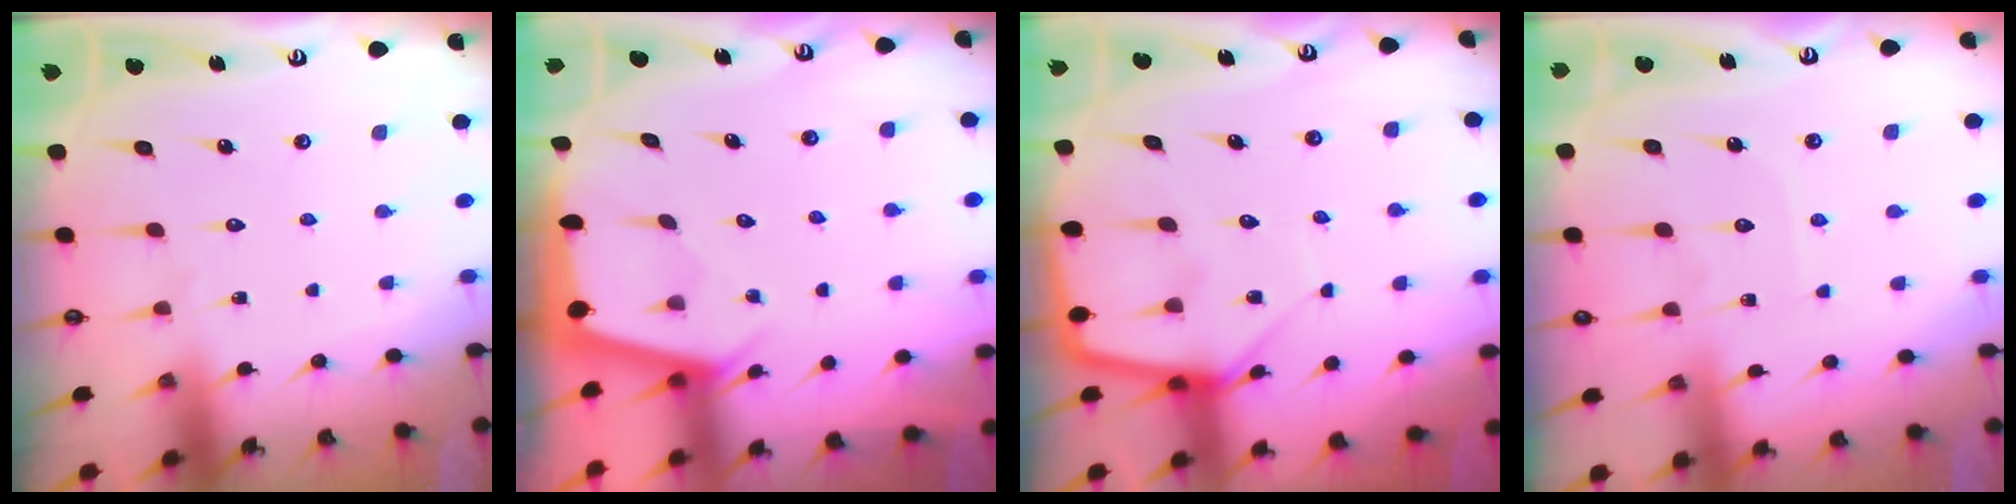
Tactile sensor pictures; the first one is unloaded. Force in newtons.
{"total": 2.3, "press": 2.3, "slide": 0.3}
{"total": 6.5, "press": 6.5, "slide": 0.5}
{"total": 4.4, "press": 4.3, "slide": 0.3}